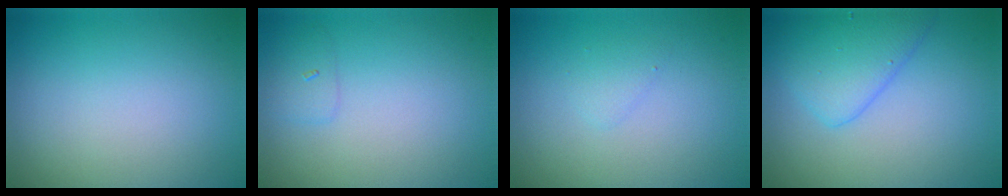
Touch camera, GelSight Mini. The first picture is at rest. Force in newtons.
{"total": 1.1, "press": 1.1, "slide": 0.0}
{"total": 0.8, "press": 0.8, "slide": 0.1}
{"total": 3.9, "press": 3.9, "slide": 0.3}